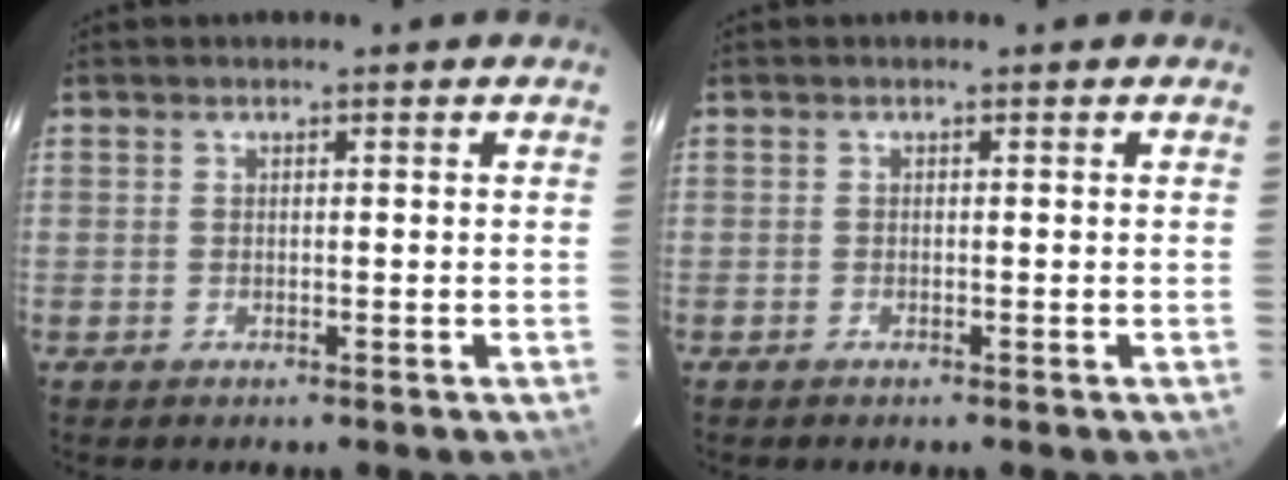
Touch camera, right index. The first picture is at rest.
{"total": 0.0}